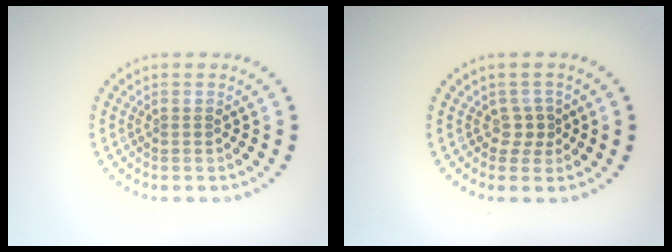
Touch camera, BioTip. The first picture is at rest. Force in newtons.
{"total": 1.4, "press": 1.0, "slide": 1.0}